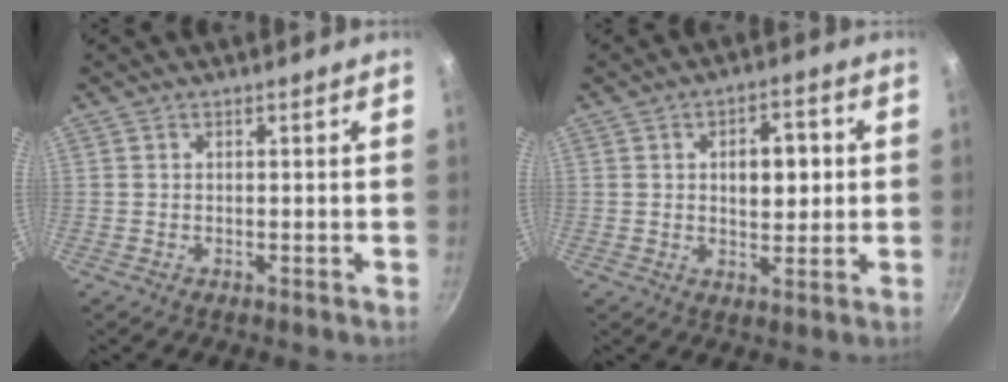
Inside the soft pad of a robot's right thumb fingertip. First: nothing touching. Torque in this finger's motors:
{"motor_torque": [-0.08, 0.19, 0.31, 0.13, 0.08]}